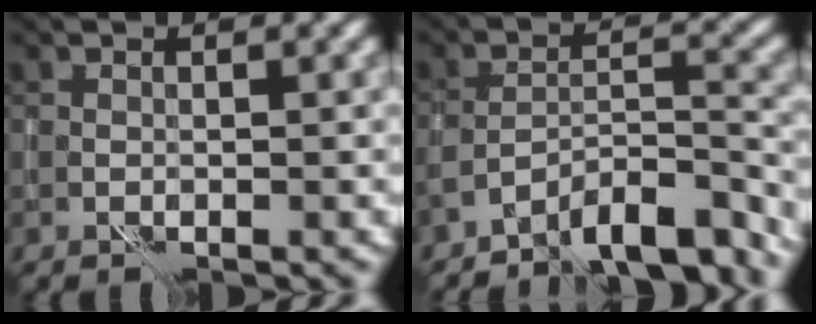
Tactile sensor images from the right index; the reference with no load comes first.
{"total": 6.9, "force": [-5.9, 1.5, 3.3], "torque": [-0.044, 0.007, -0.100]}